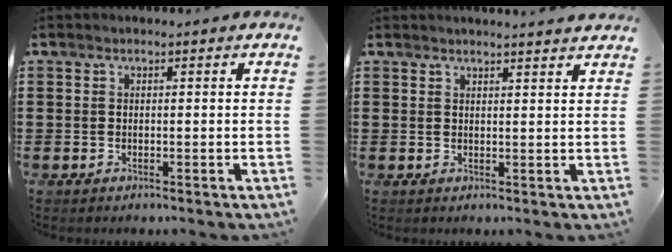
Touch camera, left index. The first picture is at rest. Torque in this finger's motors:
{"motor_torque": [0.54, -0.54, 0.04, 0.02]}